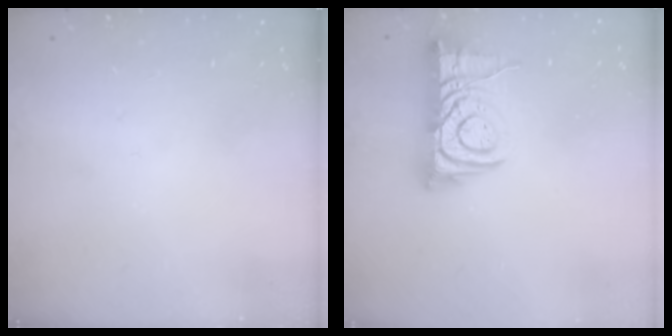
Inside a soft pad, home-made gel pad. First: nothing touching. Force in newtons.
{"total": 11.5, "press": 11.4, "slide": 1.1}